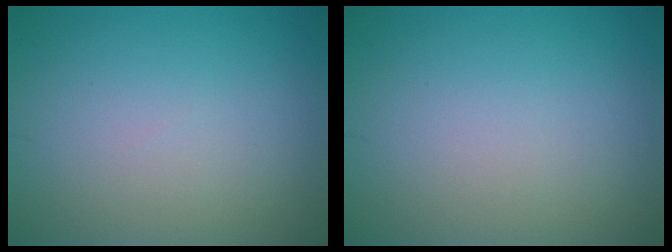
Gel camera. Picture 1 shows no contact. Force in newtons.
{"total": 0.0}